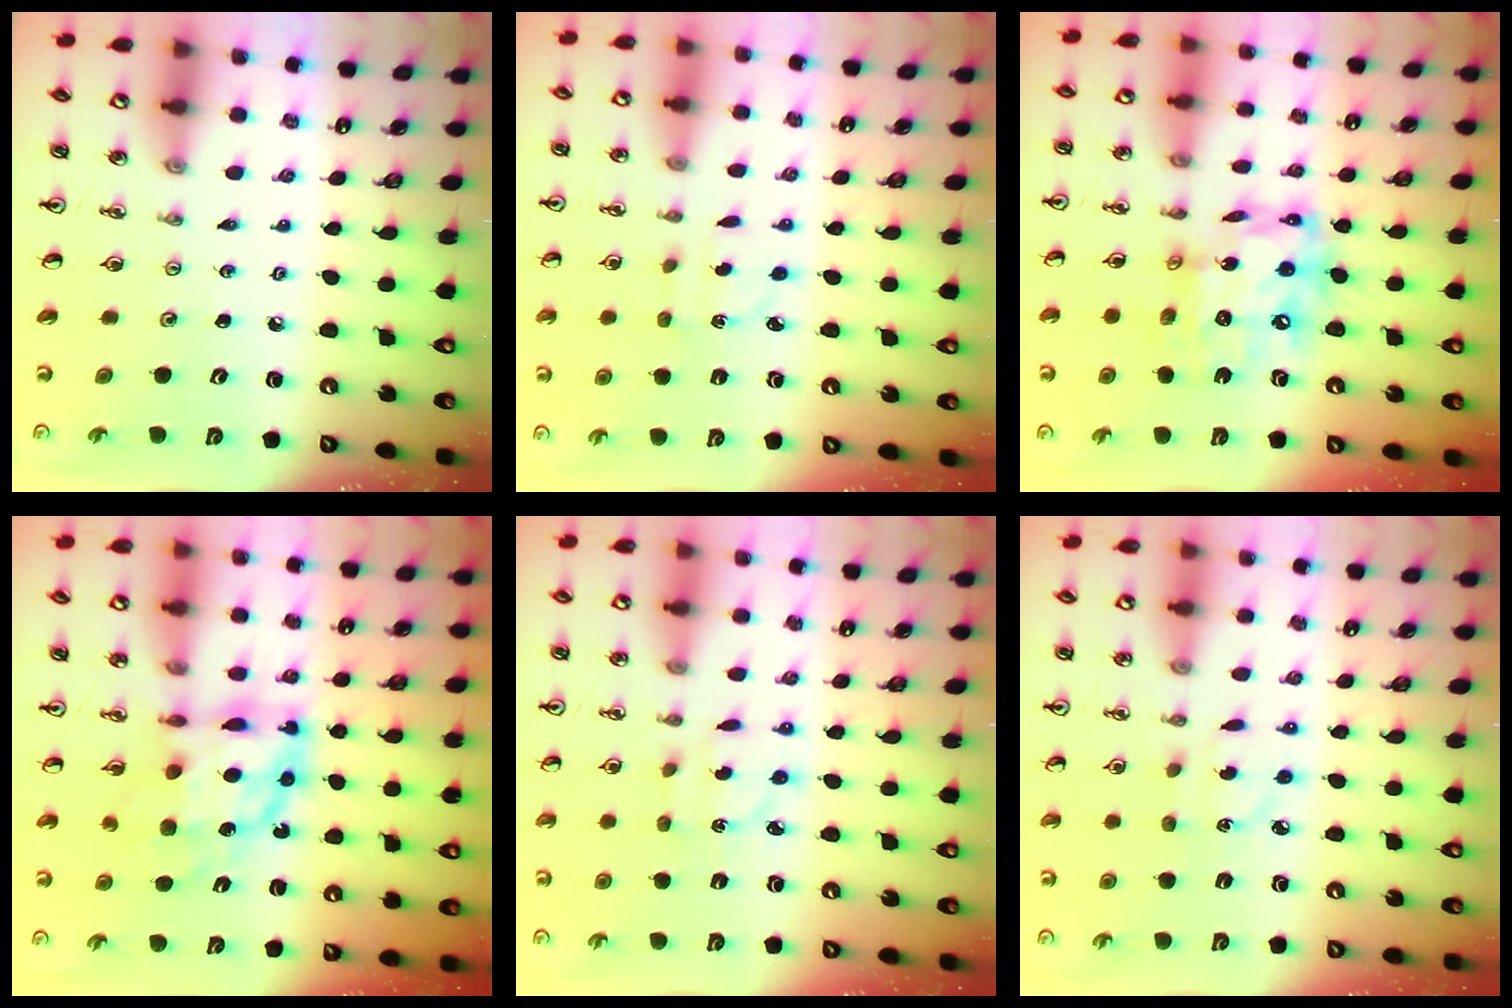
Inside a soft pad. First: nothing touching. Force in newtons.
{"total": 2.7, "press": 2.6, "slide": 0.6}
{"total": 14.9, "press": 14.9, "slide": 1.2}
{"total": 12.0, "press": 12.0, "slide": 0.9}
{"total": 4.5, "press": 4.5, "slide": 0.7}
{"total": 3.9, "press": 3.8, "slide": 1.0}